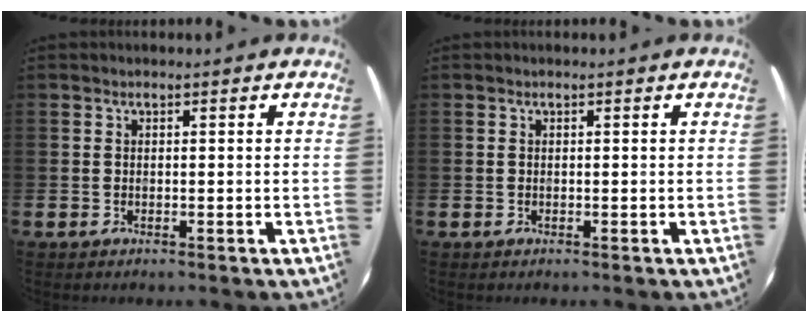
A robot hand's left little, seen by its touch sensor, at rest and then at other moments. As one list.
[{"total": 0.0}]